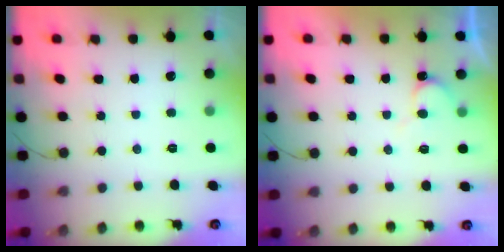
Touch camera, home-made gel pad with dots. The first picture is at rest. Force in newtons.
{"total": 5.0, "press": 5.0, "slide": 0.4}